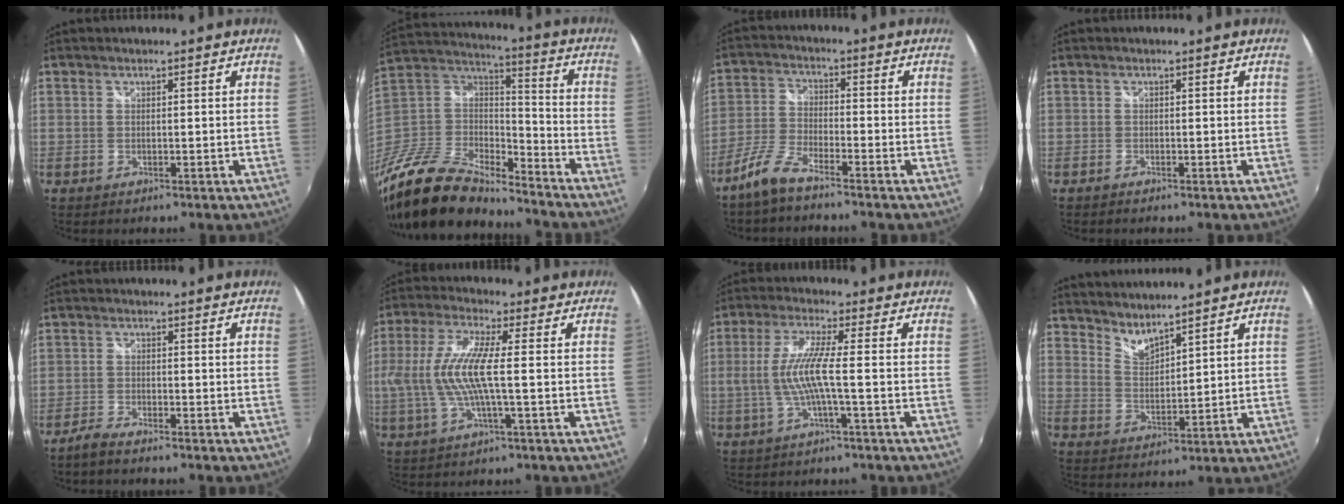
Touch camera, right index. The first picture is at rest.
{"total": 24.6, "force": [-19.3, 9.3, 12.1], "torque": [-0.265, -0.011, -0.349]}
{"total": 6.2, "force": [-5.1, 1.2, 3.4], "torque": [-0.082, 0.001, -0.107]}
{"total": 0.7, "force": [-0.6, 0.1, 0.2], "torque": [-0.006, -0.003, -0.014]}
{"total": 3.3, "force": [-3.0, 0.3, 1.3], "torque": [-0.047, -0.005, -0.063]}
{"total": 11.1, "force": [-0.8, 1.5, 11.0], "torque": [-0.226, 0.000, -0.014]}
{"total": 7.7, "force": [-1.4, -0.3, 7.5], "torque": [-0.161, -0.003, -0.020]}
{"total": 5.2, "force": [4.9, 0.5, 1.6], "torque": [-0.026, -0.006, 0.091]}